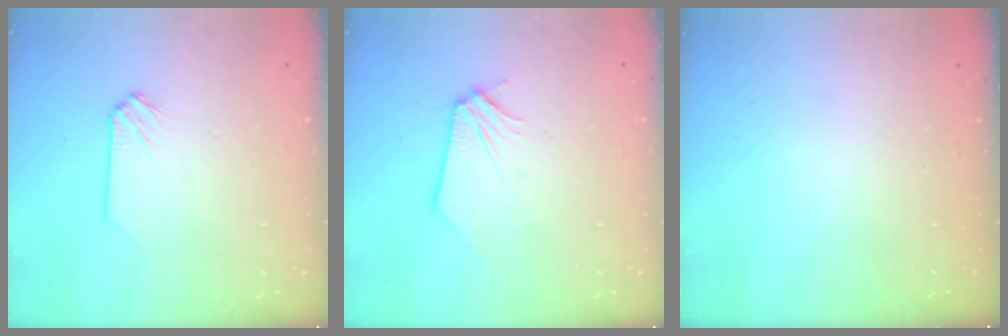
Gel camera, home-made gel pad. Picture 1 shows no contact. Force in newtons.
{"total": 0.0}
{"total": 0.0}